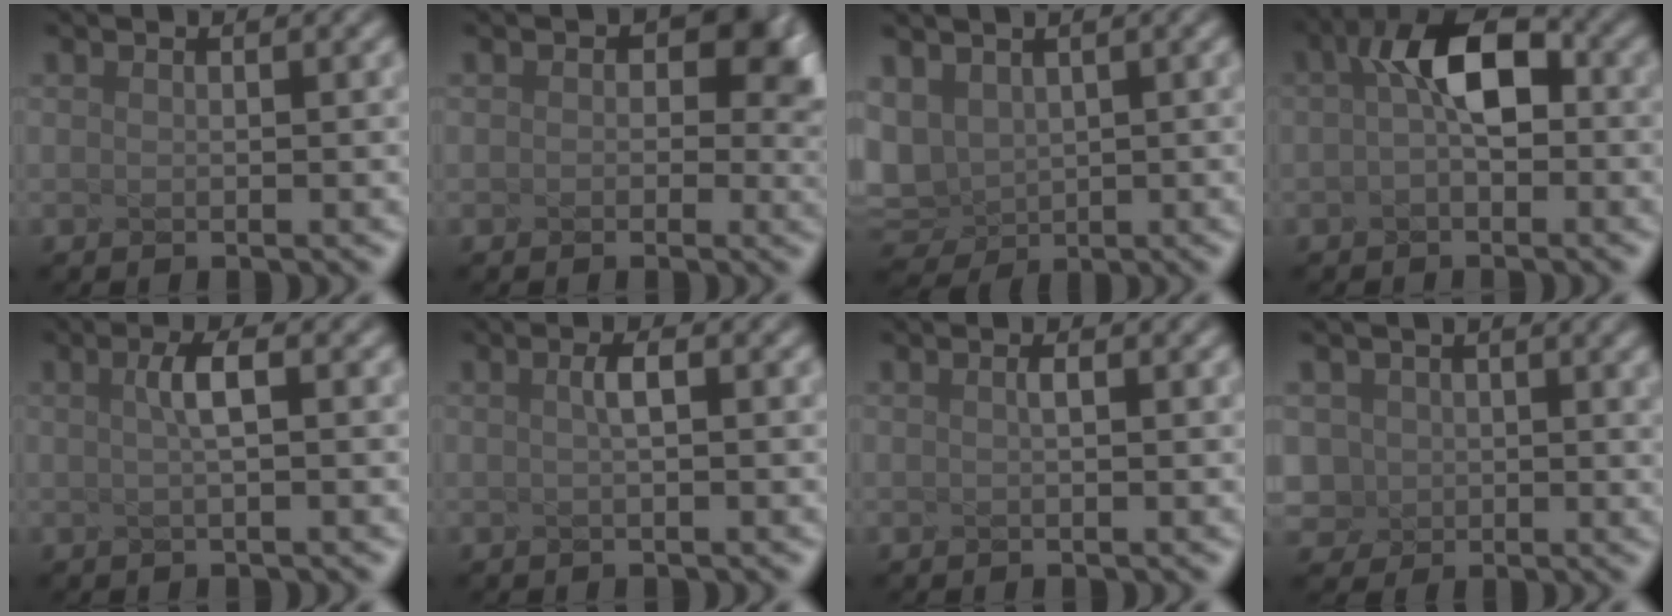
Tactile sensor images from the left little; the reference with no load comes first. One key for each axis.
{"total": 4.0, "fx": 0.3, "fy": 2.6, "fz": 3.0, "tx": -0.060, "ty": -0.010, "tz": 0.047}
{"total": 1.2, "fx": 0.0, "fy": 1.0, "fz": 0.7, "tx": -0.060, "ty": -0.008, "tz": 0.045}
{"total": 3.4, "fx": -0.8, "fy": 1.2, "fz": 3.1, "tx": -0.085, "ty": 0.003, "tz": 0.017}
{"total": 1.6, "fx": -1.0, "fy": -0.6, "fz": 1.1, "tx": -0.044, "ty": -0.002, "tz": 0.017}
{"total": 1.4, "fx": -1.1, "fy": -0.7, "fz": 0.3, "tx": -0.033, "ty": -0.002, "tz": 0.014}
{"total": 0.9, "fx": -0.8, "fy": -0.5, "fz": -0.1, "tx": -0.013, "ty": -0.010, "tz": 0.011}
{"total": 1.1, "fx": -0.4, "fy": 0.8, "fz": -0.5, "tx": -0.039, "ty": -0.009, "tz": 0.034}